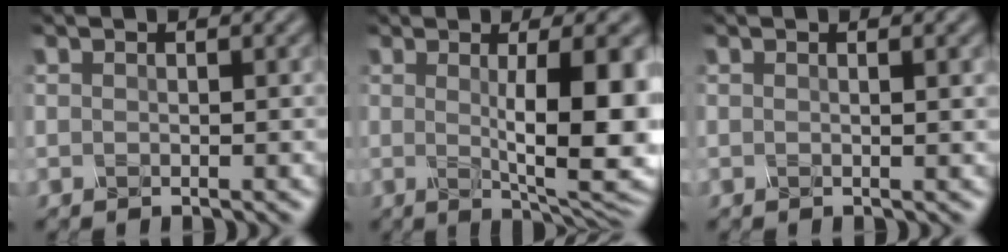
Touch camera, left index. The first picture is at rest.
{"total": 9.4, "force": [0.3, 2.3, 9.1], "torque": [-0.120, -0.007, 0.008]}
{"total": 1.5, "force": [0.4, 0.5, 1.4], "torque": [-0.014, 0.002, -0.002]}